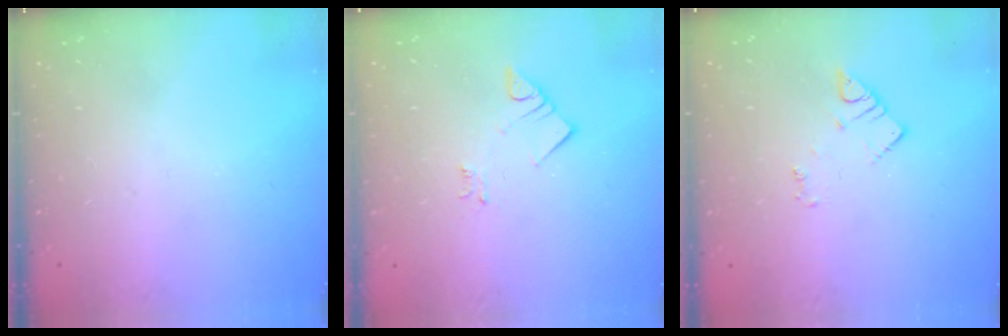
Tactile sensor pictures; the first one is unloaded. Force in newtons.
{"total": 3.3, "press": 3.3, "slide": 0.1}
{"total": 3.4, "press": 3.4, "slide": 0.6}